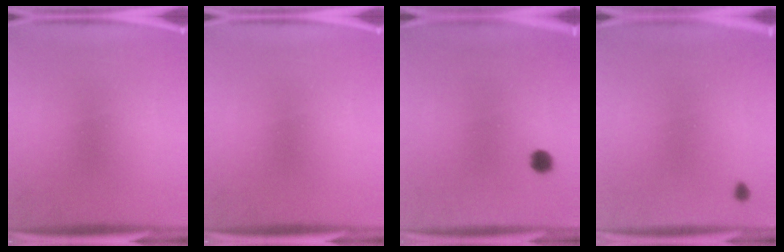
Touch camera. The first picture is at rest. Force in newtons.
{"total": 0.0}
{"total": 1.8}
{"total": 0.8}